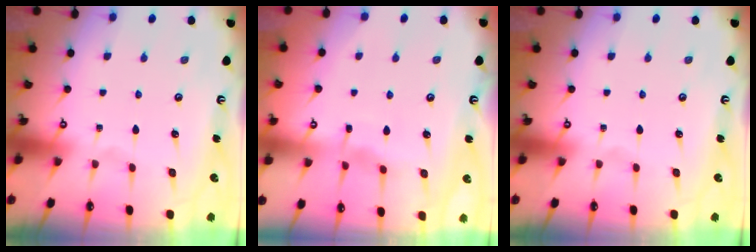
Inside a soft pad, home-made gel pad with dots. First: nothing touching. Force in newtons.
{"total": 4.1, "press": 4.1, "slide": 0.5}
{"total": 0.0}